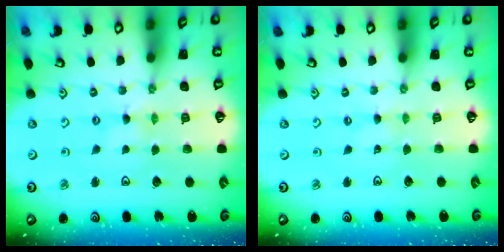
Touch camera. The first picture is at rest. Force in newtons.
{"total": 0.5, "press": 0.5, "slide": 0.1}